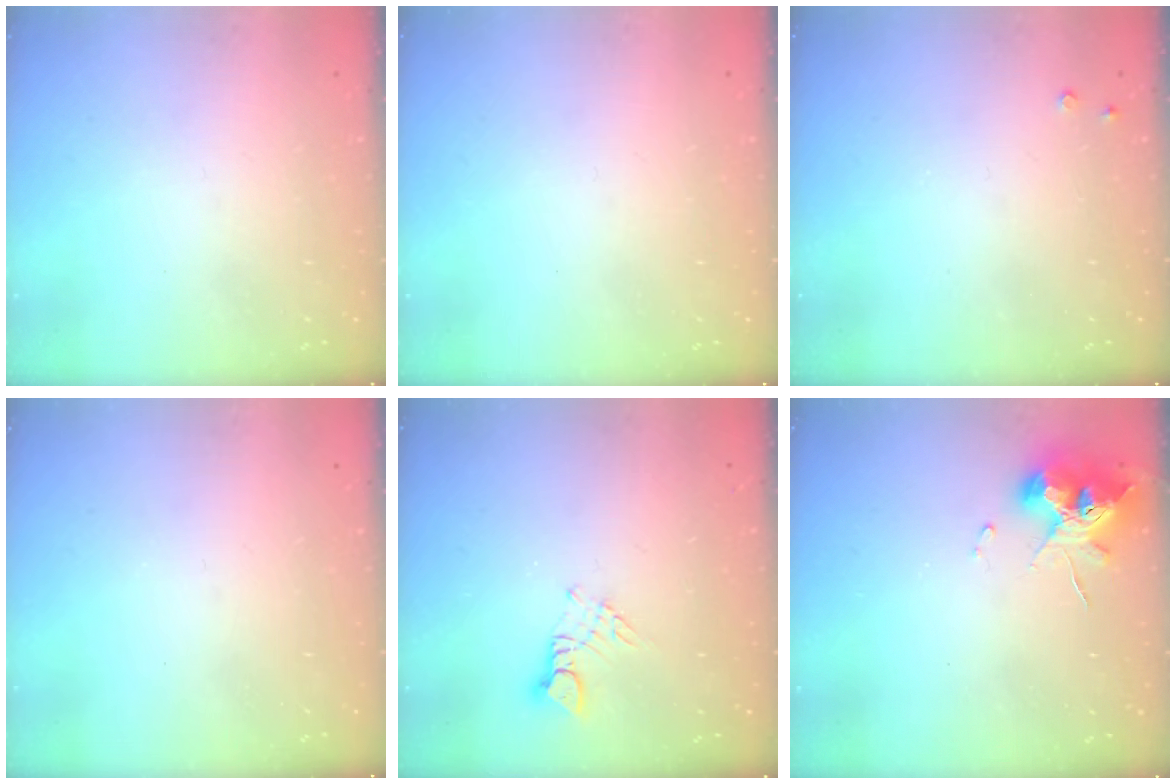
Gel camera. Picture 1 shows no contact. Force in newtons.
{"total": 0.0}
{"total": 1.8, "press": 1.8, "slide": 0.4}
{"total": 0.0}
{"total": 3.5, "press": 3.5, "slide": 0.2}
{"total": 10.8, "press": 10.8, "slide": 1.4}